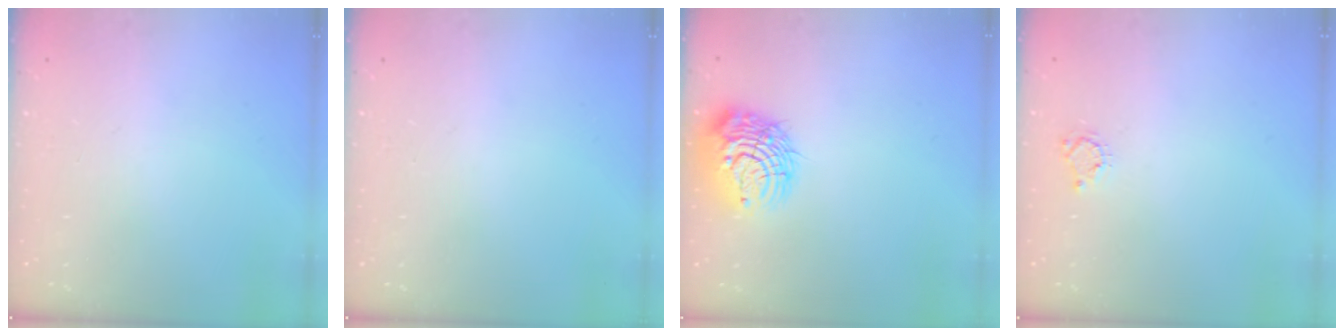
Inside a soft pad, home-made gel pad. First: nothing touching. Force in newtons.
{"total": 0.0}
{"total": 12.8, "press": 12.7, "slide": 1.4}
{"total": 4.0, "press": 4.0, "slide": 0.5}